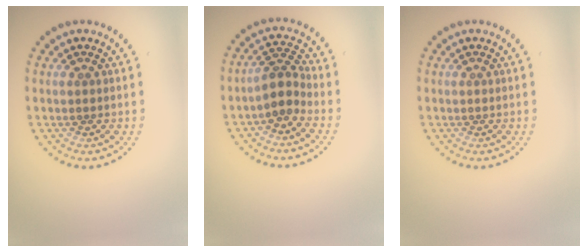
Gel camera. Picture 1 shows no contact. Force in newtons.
{"total": 2.7, "press": 2.1, "slide": 1.6}
{"total": 0.0}